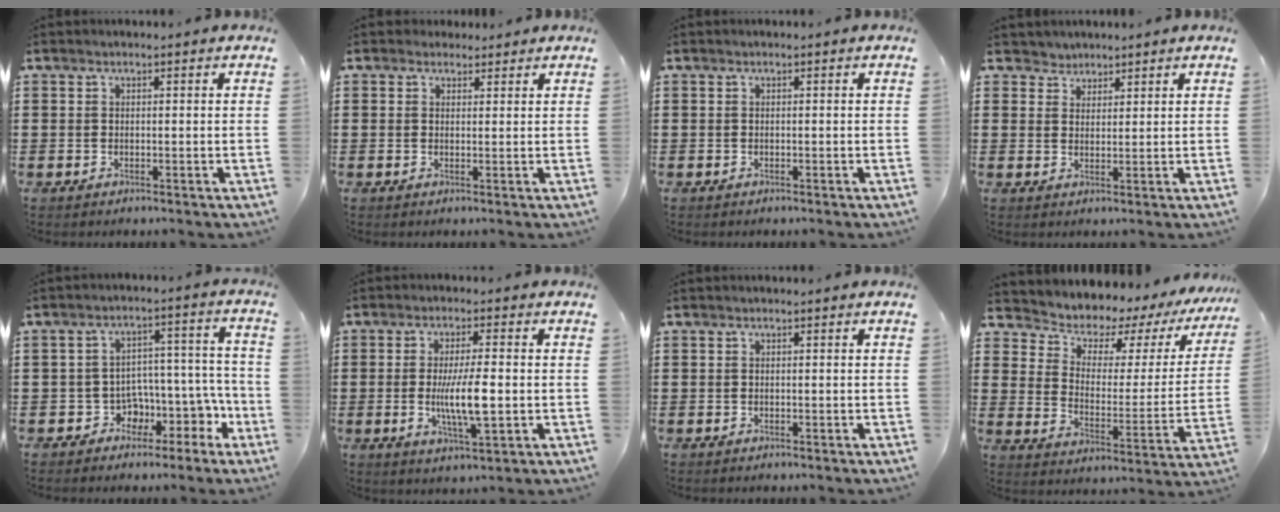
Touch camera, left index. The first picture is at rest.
{"total": 1.8, "force": [1.5, 1.1, 0.1], "torque": [-0.008, 0.007, 0.029]}
{"total": 0.0}
{"total": 2.4, "force": [1.9, 1.4, -0.3], "torque": [-0.005, 0.006, 0.037]}
{"total": 4.8, "force": [-2.5, 4.0, 0.8], "torque": [-0.035, -0.005, -0.045]}
{"total": 7.7, "force": [-0.7, 1.6, 7.5], "torque": [-0.150, -0.009, -0.019]}
{"total": 0.0}
{"total": 5.0, "force": [4.5, 2.1, 0.5], "torque": [-0.038, -0.049, 0.071]}